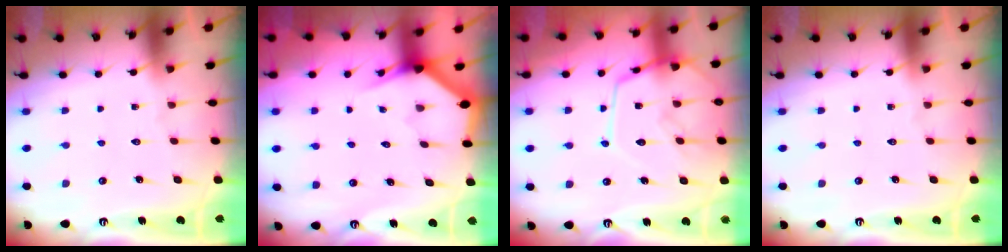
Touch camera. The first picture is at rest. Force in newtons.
{"total": 3.0, "press": 3.0, "slide": 0.1}
{"total": 14.3, "press": 14.3, "slide": 1.3}
{"total": 0.0}